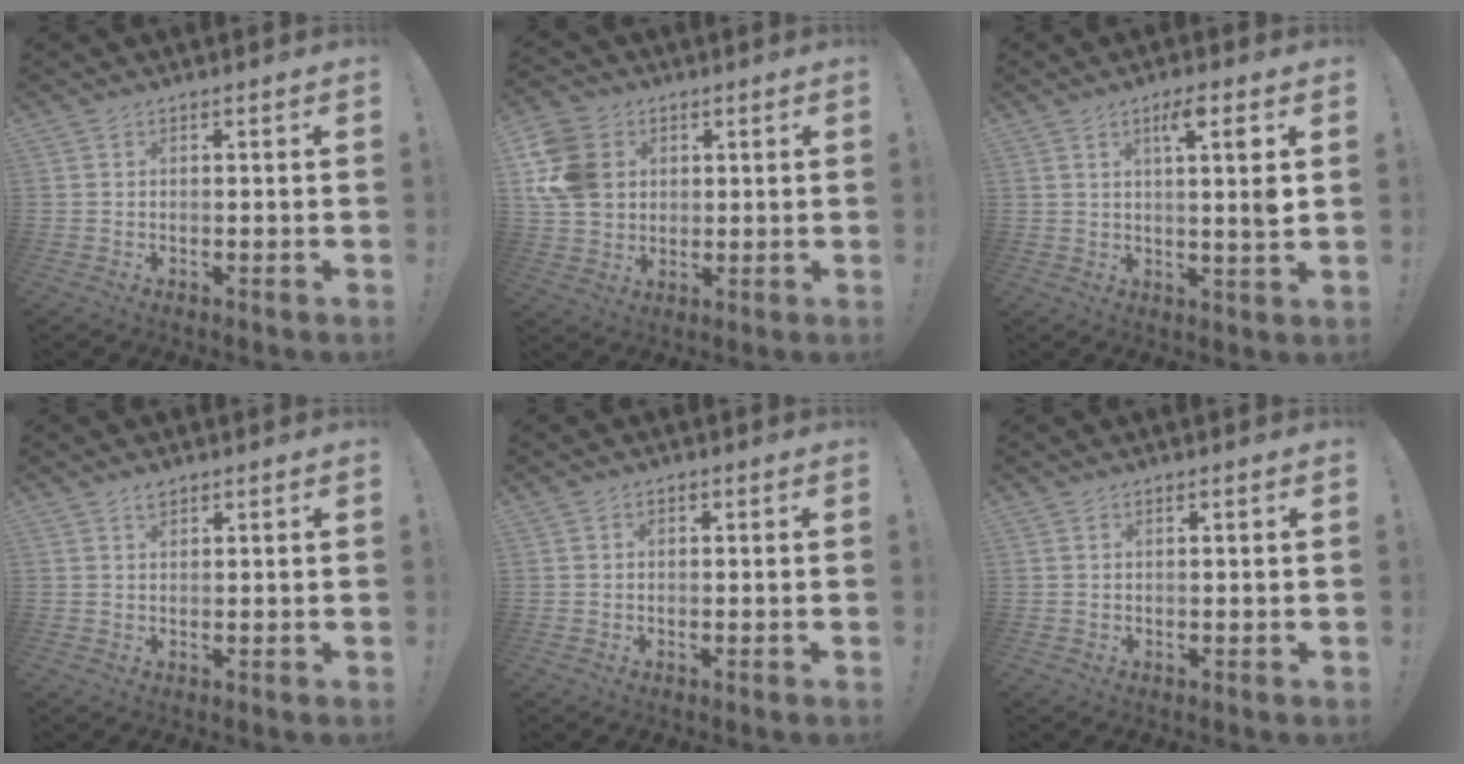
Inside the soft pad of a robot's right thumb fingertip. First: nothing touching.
{"total": 13.5, "force": [3.0, 11.2, 6.8], "torque": [-0.129, -0.004, 0.063]}
{"total": 7.7, "force": [2.5, 0.0, 7.2], "torque": [-0.111, -0.006, 0.029]}
{"total": 1.7, "force": [1.3, 0.9, 0.6], "torque": [0.000, -0.007, 0.021]}
{"total": 0.9, "force": [0.0, 0.8, 0.4], "torque": [-0.004, 0.002, -0.001]}
{"total": 0.8, "force": [0.4, -0.3, 0.7], "torque": [-0.009, -0.003, 0.007]}